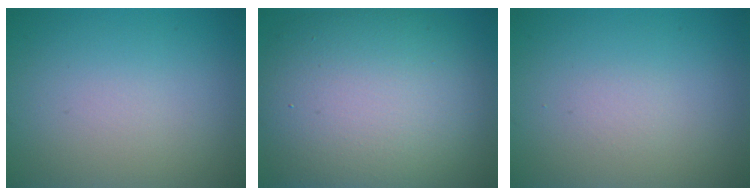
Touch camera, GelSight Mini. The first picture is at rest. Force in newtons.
{"total": 13.5, "press": 13.4, "slide": 0.5}
{"total": 0.6, "press": 0.6, "slide": 0.1}